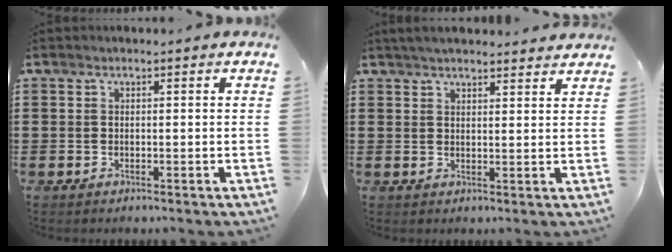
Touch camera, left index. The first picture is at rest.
{"total": 3.1, "force": [2.9, 0.3, 0.8], "torque": [-0.023, -0.002, 0.056]}